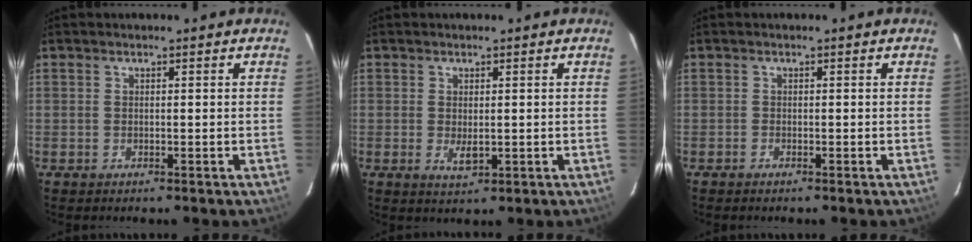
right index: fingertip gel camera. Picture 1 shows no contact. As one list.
[{"total": 2.8, "force": [-0.3, 1.4, 2.4], "torque": [-0.043, -0.007, -0.001]}, {"total": 0.7, "force": [-0.7, 0.2, 0.1], "torque": [-0.002, -0.001, -0.016]}]